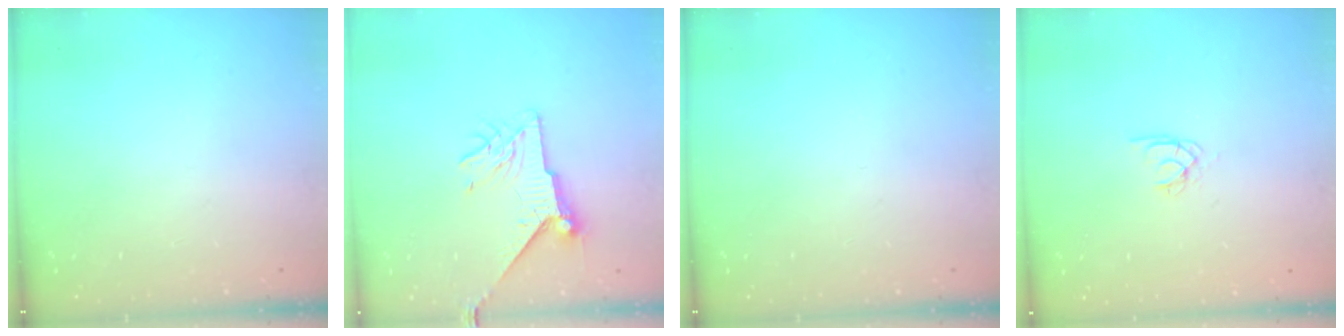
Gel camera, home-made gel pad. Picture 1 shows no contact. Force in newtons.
{"total": 8.3, "press": 8.2, "slide": 0.8}
{"total": 0.0}
{"total": 1.9, "press": 1.9, "slide": 0.2}